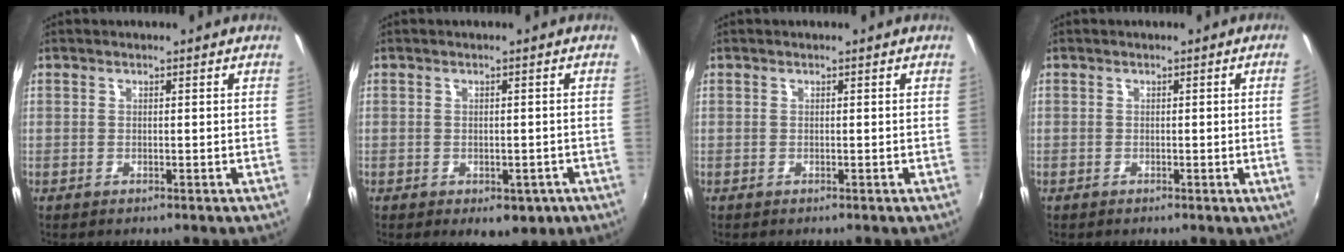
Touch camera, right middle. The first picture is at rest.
{"total": 5.4, "force": [-2.7, 3.4, 3.2], "torque": [-0.052, -0.016, -0.029]}
{"total": 0.0}
{"total": 2.6, "force": [0.0, -1.5, 2.1], "torque": [-0.027, -0.013, 0.006]}